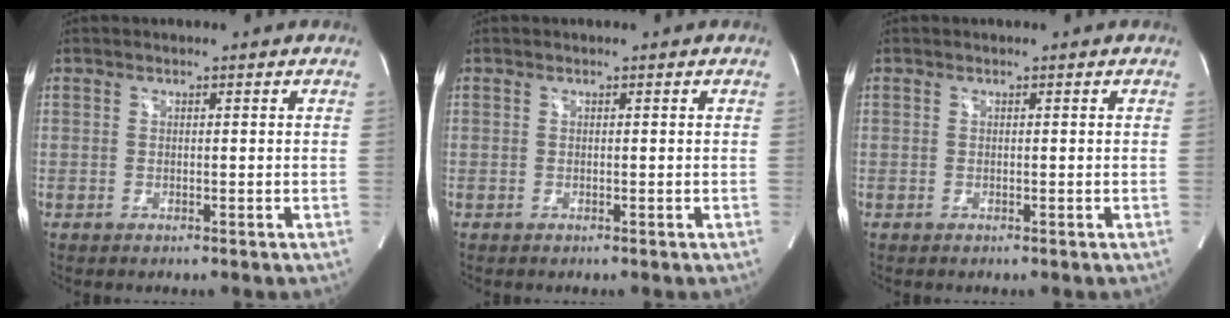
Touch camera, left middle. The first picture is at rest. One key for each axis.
{"total": 0.0}
{"total": 0.0}